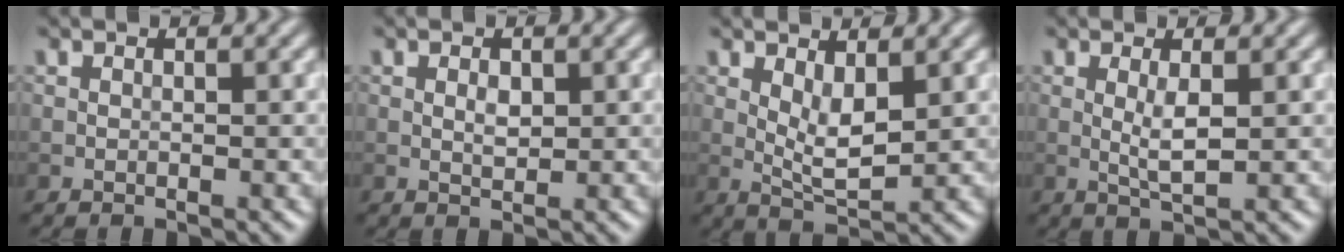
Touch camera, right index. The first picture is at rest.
{"total": 1.2, "force": [0.2, 0.6, 1.0], "torque": [-0.017, -0.002, 0.005]}
{"total": 3.2, "force": [1.0, 1.1, 2.8], "torque": [-0.058, -0.009, 0.021]}
{"total": 2.2, "force": [0.3, 0.4, 2.2], "torque": [-0.045, -0.002, 0.006]}